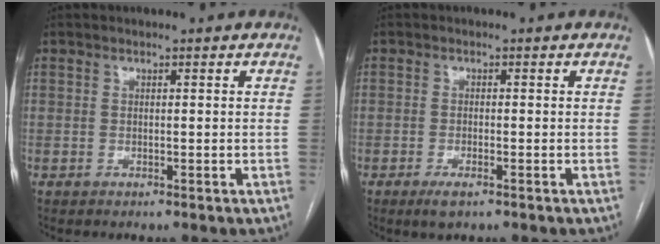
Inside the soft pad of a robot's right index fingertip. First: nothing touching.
{"total": 2.5, "force": [-1.5, 0.6, 1.9], "torque": [-0.038, -0.004, -0.025]}